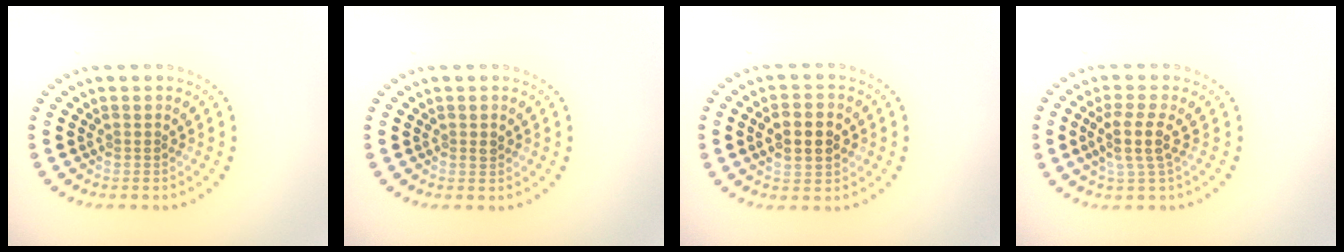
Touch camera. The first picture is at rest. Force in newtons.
{"total": 0.7, "press": 0.7, "slide": 0.0}
{"total": 4.2, "press": 4.2, "slide": 0.1}
{"total": 3.0, "press": 2.3, "slide": 1.8}